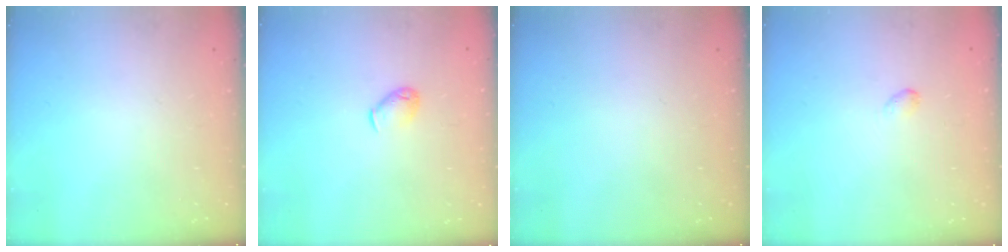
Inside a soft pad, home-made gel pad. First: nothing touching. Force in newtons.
{"total": 4.8, "press": 4.7, "slide": 0.9}
{"total": 0.0}
{"total": 2.7, "press": 2.6, "slide": 0.5}